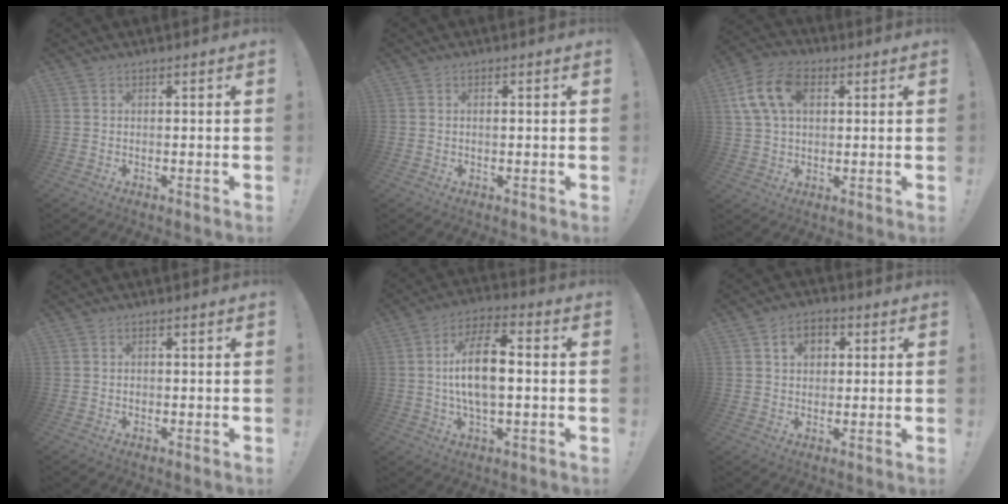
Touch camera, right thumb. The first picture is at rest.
{"total": 0.7, "force": [0.0, 0.1, 0.7], "torque": [-0.015, 0.001, 0.000]}
{"total": 14.0, "force": [4.5, 9.2, 9.6], "torque": [-0.178, -0.002, 0.084]}
{"total": 0.5, "force": [-0.2, 0.5, 0.0], "torque": [0.000, 0.002, -0.003]}
{"total": 13.5, "force": [0.1, 6.0, 12.1], "torque": [-0.207, 0.008, -0.001]}
{"total": 6.2, "force": [1.7, 4.7, 3.5], "torque": [-0.054, 0.004, 0.031]}